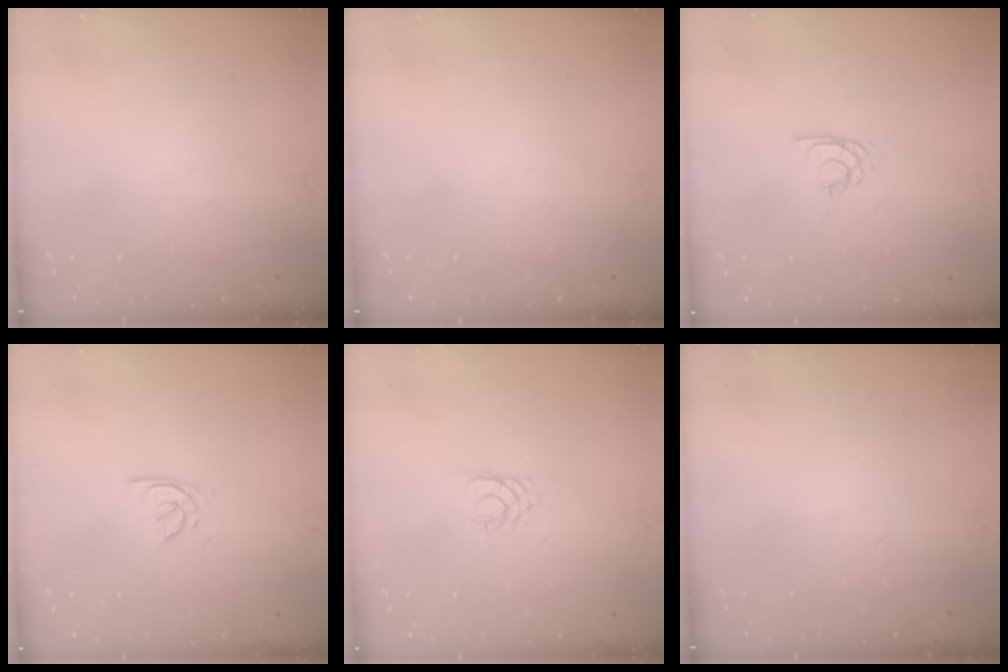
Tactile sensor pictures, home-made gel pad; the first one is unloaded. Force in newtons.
{"total": 0.0}
{"total": 2.2, "press": 2.2, "slide": 0.3}
{"total": 2.1, "press": 2.0, "slide": 0.6}
{"total": 3.2, "press": 3.2, "slide": 0.4}
{"total": 0.0}